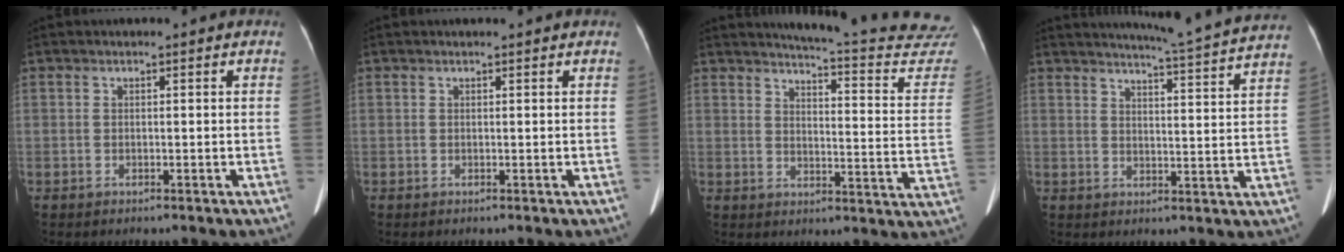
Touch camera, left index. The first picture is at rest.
{"total": 1.3, "force": [1.2, 0.0, 0.4], "torque": [-0.010, 0.009, 0.013]}
{"total": 22.5, "force": [21.8, 0.9, 5.5], "torque": [-0.065, -0.133, 0.234]}
{"total": 15.1, "force": [14.1, -1.9, 4.8], "torque": [-0.086, -0.053, 0.166]}